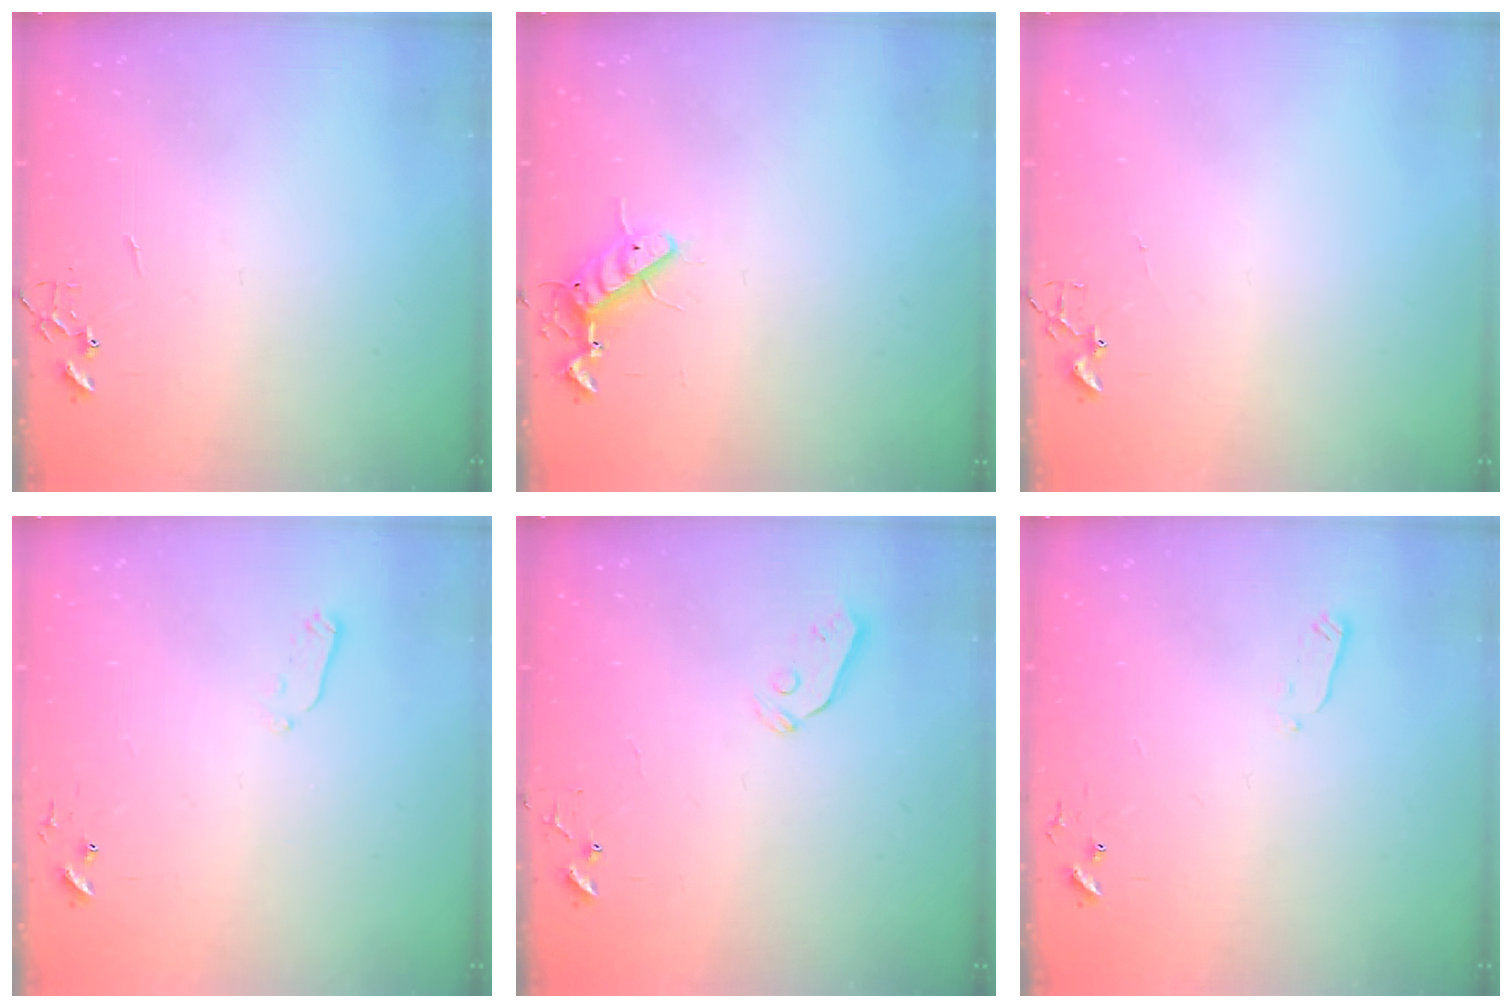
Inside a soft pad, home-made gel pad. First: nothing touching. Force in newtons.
{"total": 8.5, "press": 8.4, "slide": 1.5}
{"total": 1.8, "press": 1.8, "slide": 0.2}
{"total": 4.0, "press": 3.9, "slide": 0.9}
{"total": 4.0, "press": 3.9, "slide": 0.8}
{"total": 2.4, "press": 2.3, "slide": 0.4}